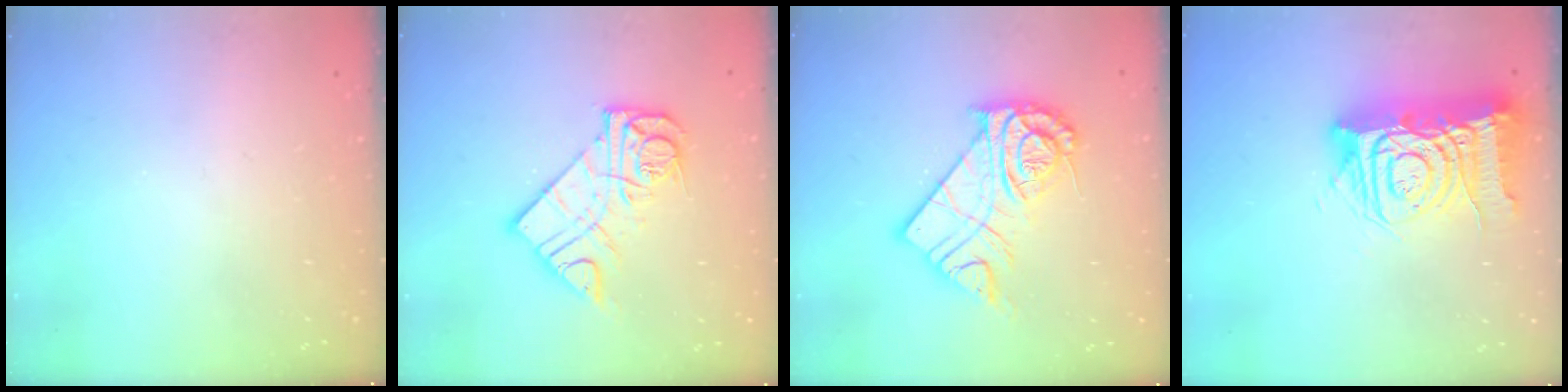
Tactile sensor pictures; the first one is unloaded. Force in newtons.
{"total": 13.7, "press": 13.7, "slide": 1.4}
{"total": 15.9, "press": 15.9, "slide": 1.3}
{"total": 17.8, "press": 17.7, "slide": 1.9}